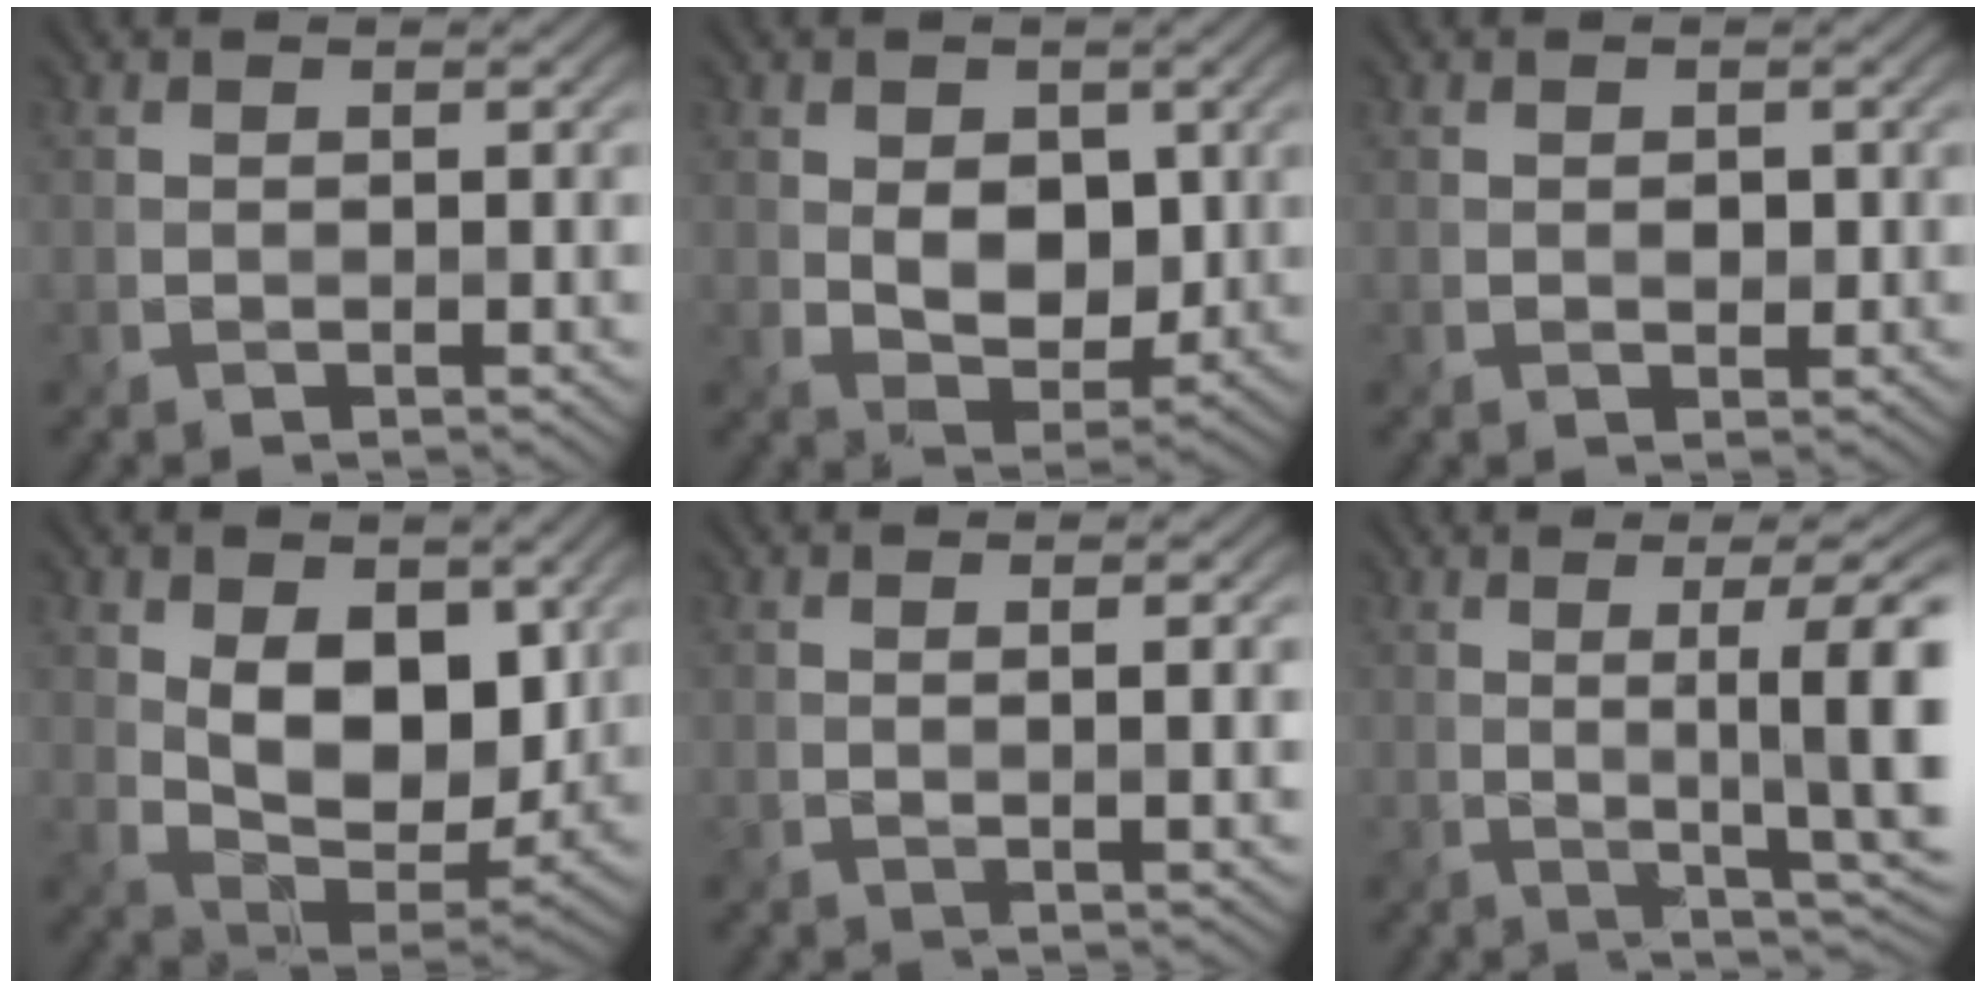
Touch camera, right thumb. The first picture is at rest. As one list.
[{"total": 5.5, "force": [0.9, 3.8, 3.8], "torque": [-0.076, -0.006, 0.012]}, {"total": 0.9, "force": [0.1, 0.7, 0.5], "torque": [-0.011, -0.005, 0.002]}, {"total": 9.5, "force": [2.6, 5.8, 7.1], "torque": [-0.150, -0.015, 0.043]}, {"total": 2.2, "force": [0.4, 0.2, 2.2], "torque": [-0.037, 0.005, 0.006]}, {"total": 10.8, "force": [0.8, 1.6, 10.6], "torque": [-0.144, 0.018, 0.022]}]